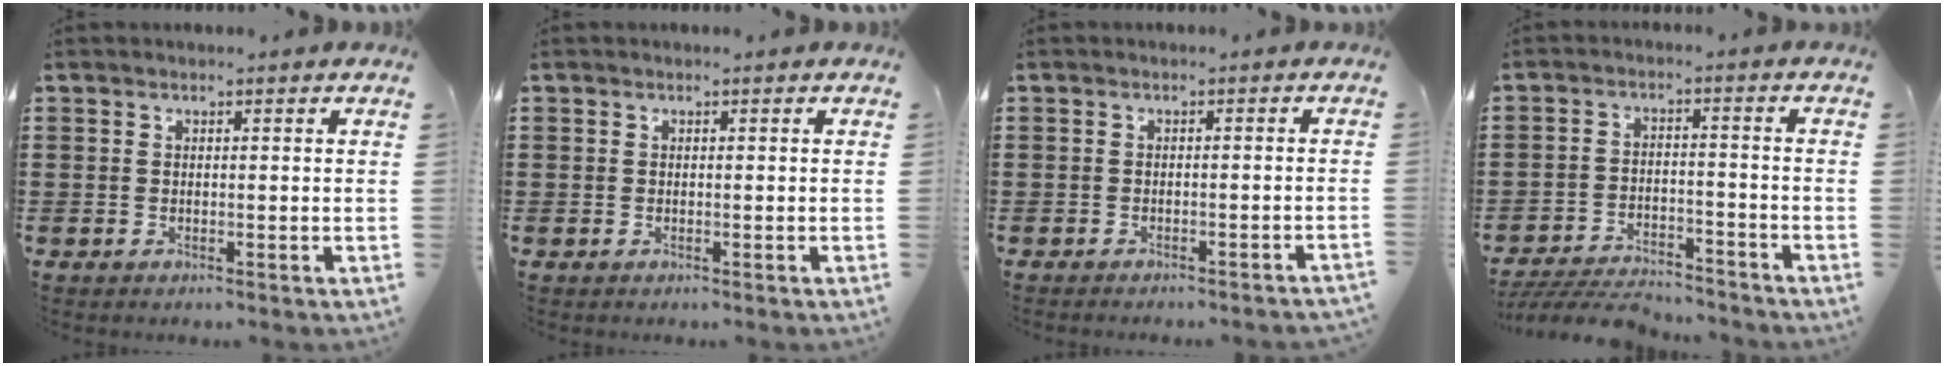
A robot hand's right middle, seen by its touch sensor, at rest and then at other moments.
{"total": 0.0}
{"total": 1.2, "force": [-1.2, -0.1, 0.3], "torque": [-0.005, 0.003, -0.024]}
{"total": 5.7, "force": [-5.5, 0.8, 1.3], "torque": [-0.024, 0.008, -0.110]}